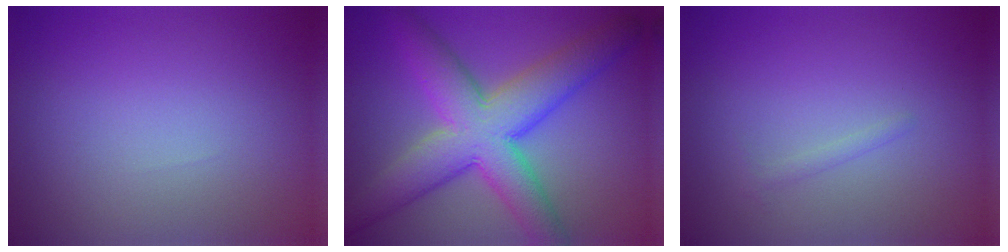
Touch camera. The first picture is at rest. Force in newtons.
{"total": 9.7, "press": 9.7, "slide": 0.3}
{"total": 0.6, "press": 0.6, "slide": 0.0}